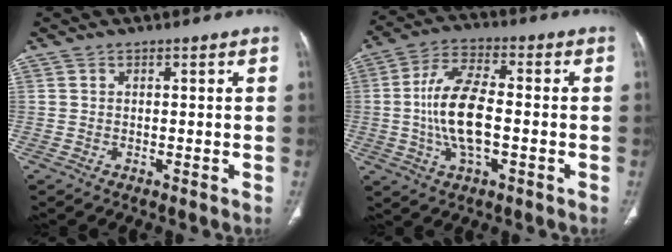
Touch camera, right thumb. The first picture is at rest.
{"total": 12.9, "force": [-1.3, 5.7, 11.5], "torque": [-0.228, 0.016, -0.028]}